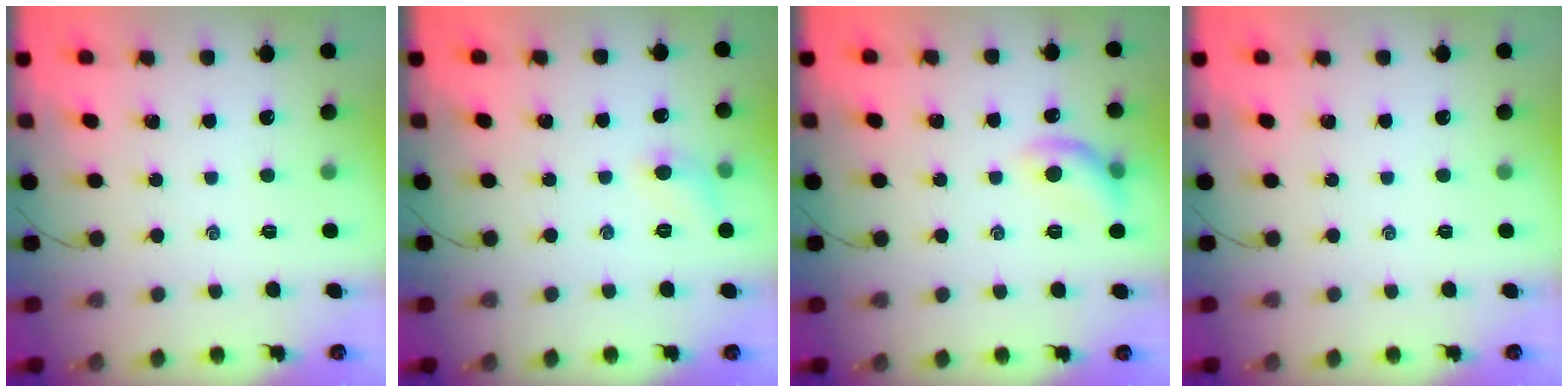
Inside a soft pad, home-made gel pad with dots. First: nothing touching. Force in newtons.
{"total": 5.5, "press": 5.2, "slide": 1.7}
{"total": 9.8, "press": 9.8, "slide": 0.2}
{"total": 0.0}